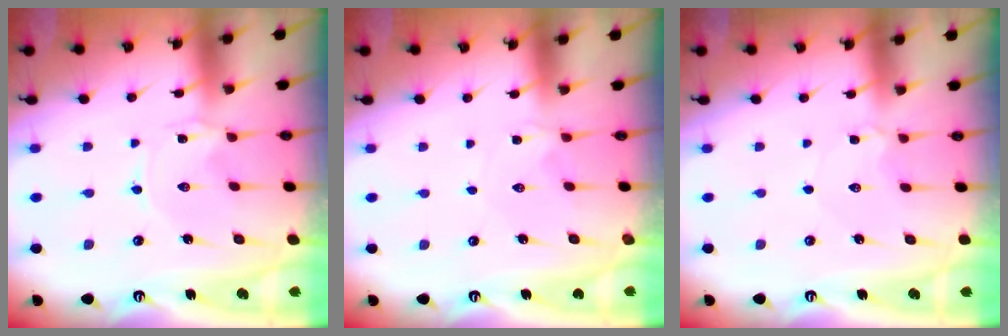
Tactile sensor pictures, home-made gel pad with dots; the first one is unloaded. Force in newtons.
{"total": 1.7, "press": 1.6, "slide": 0.3}
{"total": 2.6, "press": 2.6, "slide": 0.3}